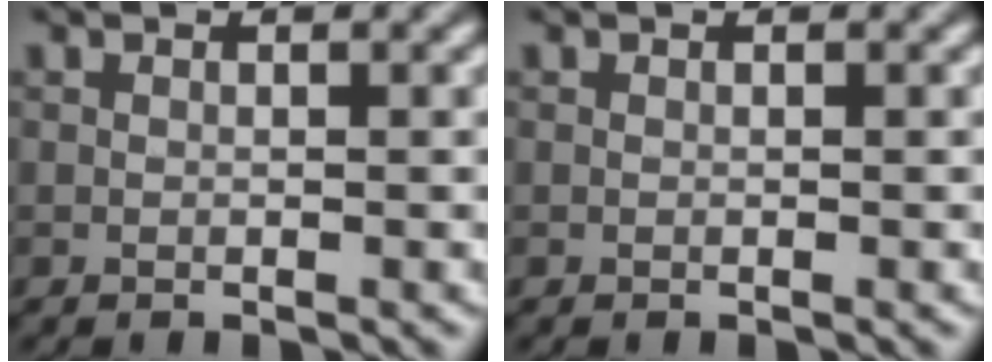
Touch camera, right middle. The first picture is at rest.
{"total": 0.0}